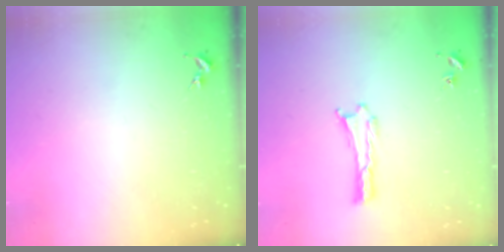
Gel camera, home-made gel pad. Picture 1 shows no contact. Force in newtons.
{"total": 0.0}